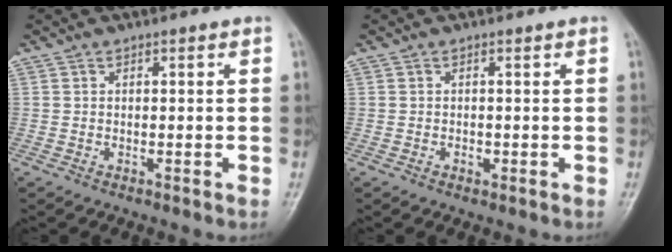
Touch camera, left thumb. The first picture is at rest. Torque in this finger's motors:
{"motor_torque": [-0.04, 0.04, 0.04, 0.02, 0.00]}